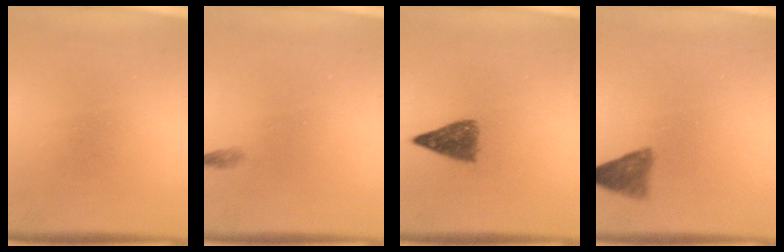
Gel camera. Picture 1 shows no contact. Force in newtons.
{"total": 0.6}
{"total": 4.0}
{"total": 3.1}